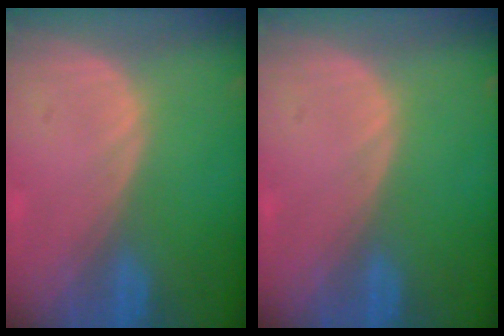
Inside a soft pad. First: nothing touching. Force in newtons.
{"total": 0.0}